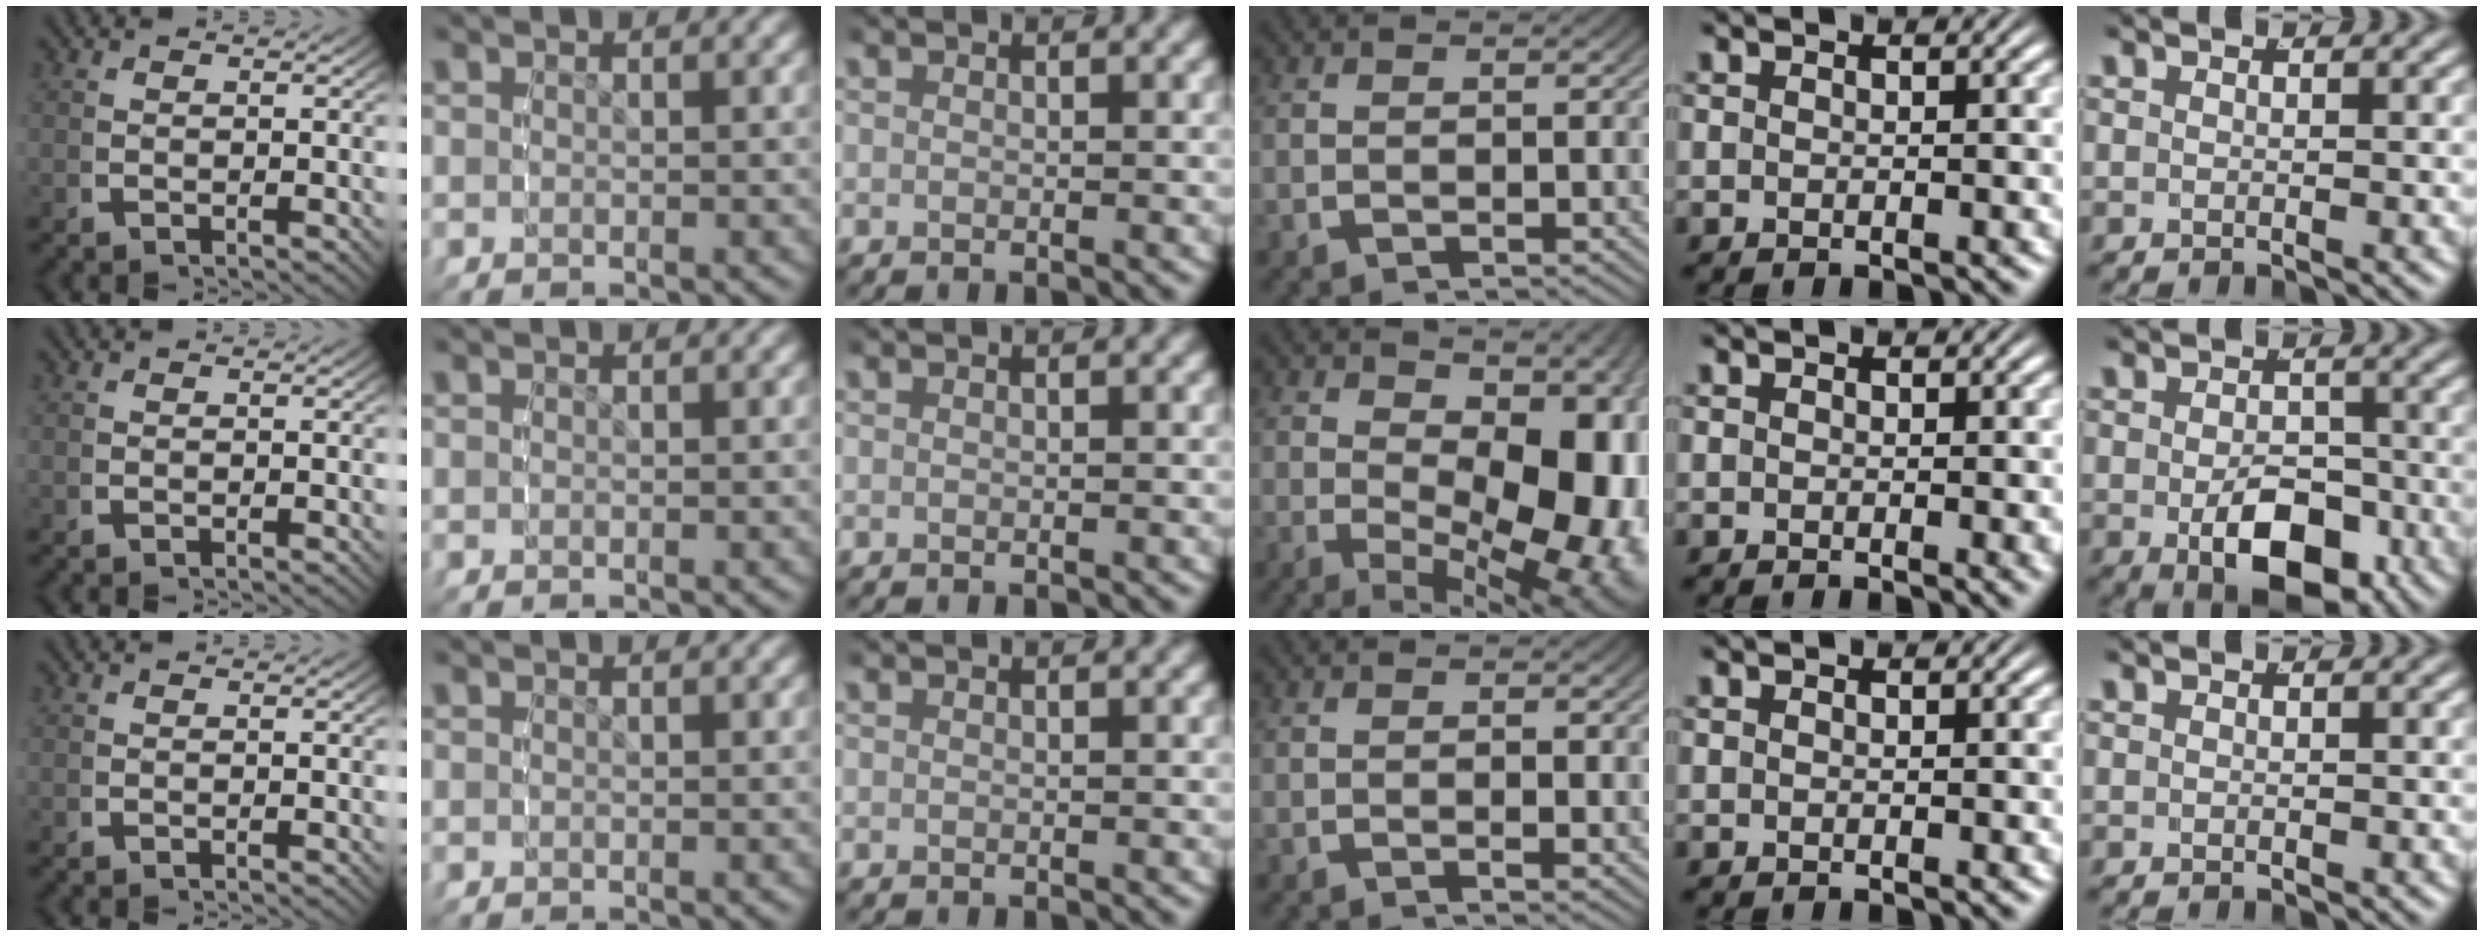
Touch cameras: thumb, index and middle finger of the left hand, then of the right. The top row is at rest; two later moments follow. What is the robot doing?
{"motion": "lift_and_place", "object": "toy banana"}